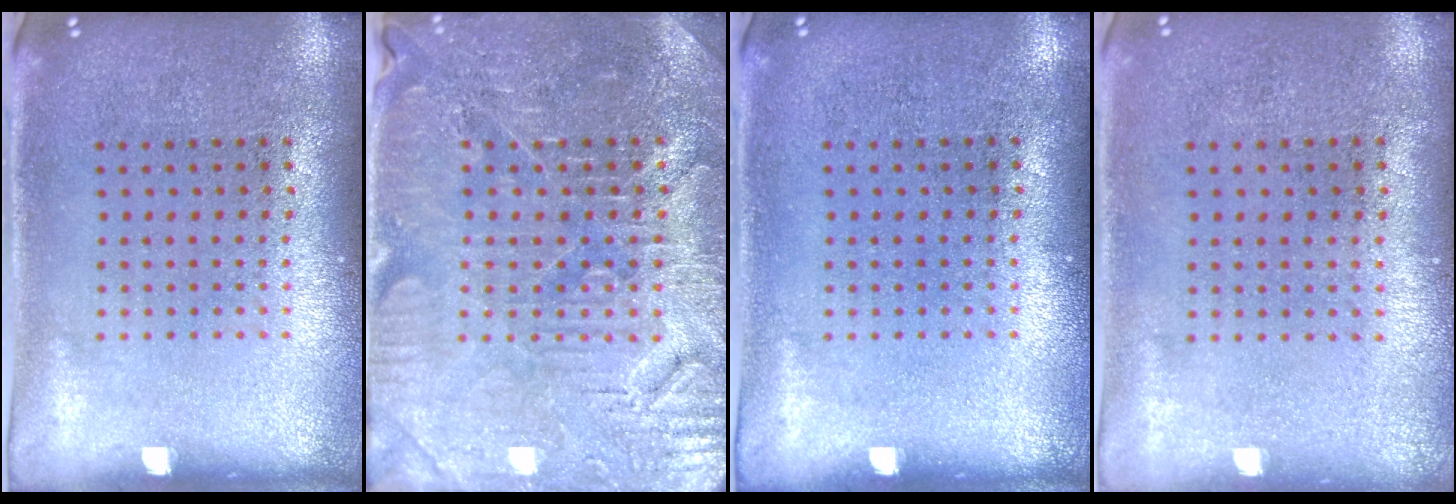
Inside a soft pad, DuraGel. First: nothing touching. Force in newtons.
{"total": 4.1, "press": 4.0, "slide": 0.9}
{"total": 0.0}
{"total": 0.0}